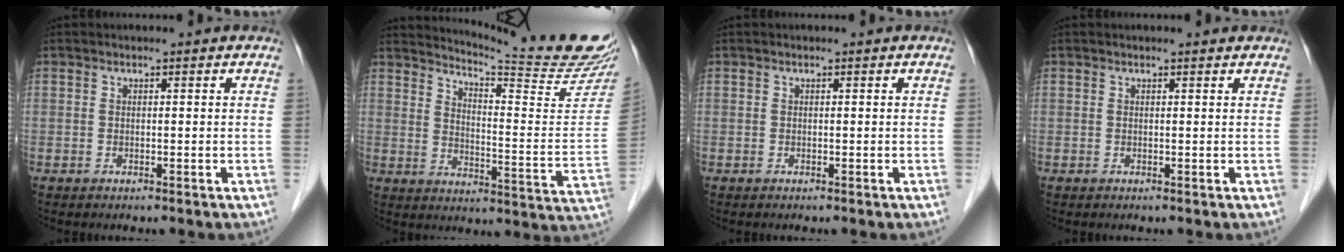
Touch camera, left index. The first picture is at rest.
{"total": 19.5, "force": [18.4, -1.3, 6.3], "torque": [-0.107, -0.120, 0.231]}
{"total": 0.0}
{"total": 1.5, "force": [1.5, 0.1, 0.4], "torque": [-0.012, 0.004, 0.015]}